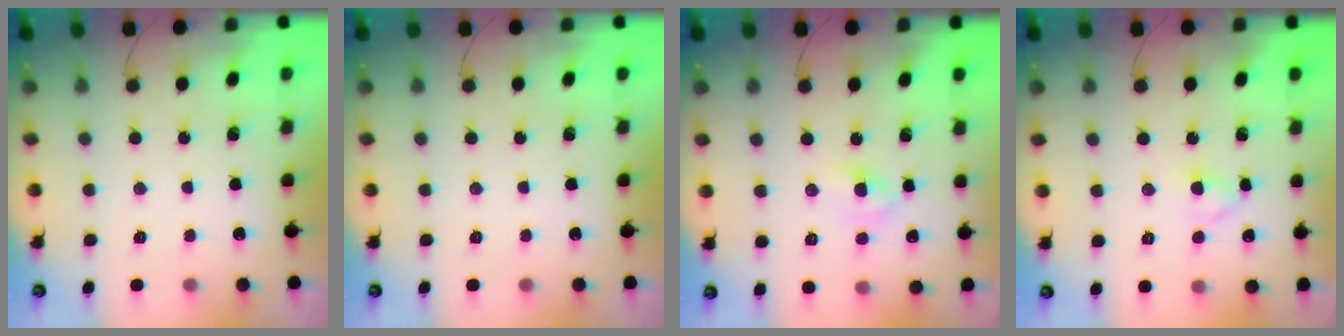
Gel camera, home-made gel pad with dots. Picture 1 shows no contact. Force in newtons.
{"total": 0.0}
{"total": 3.0, "press": 2.8, "slide": 1.0}
{"total": 2.6, "press": 2.5, "slide": 0.9}